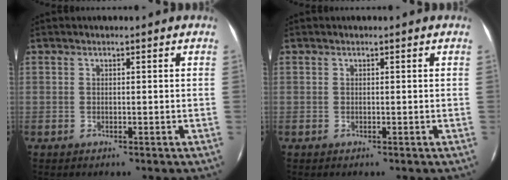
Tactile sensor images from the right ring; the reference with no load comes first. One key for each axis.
{"total": 0.0}